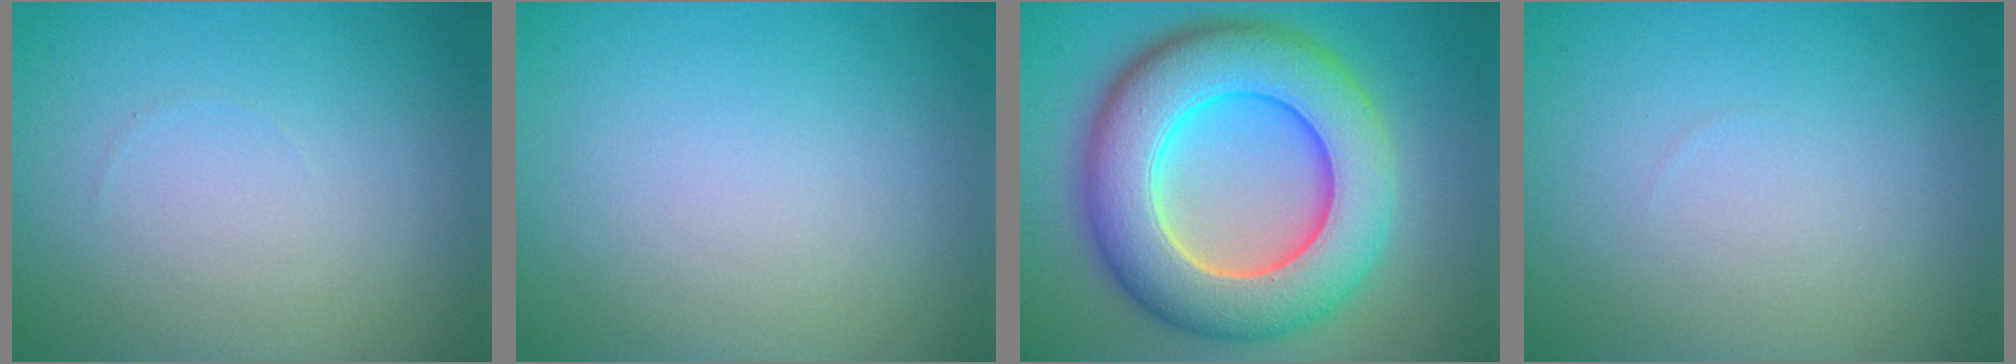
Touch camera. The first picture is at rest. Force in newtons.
{"total": 0.0}
{"total": 12.6, "press": 12.5, "slide": 0.5}
{"total": 0.0}